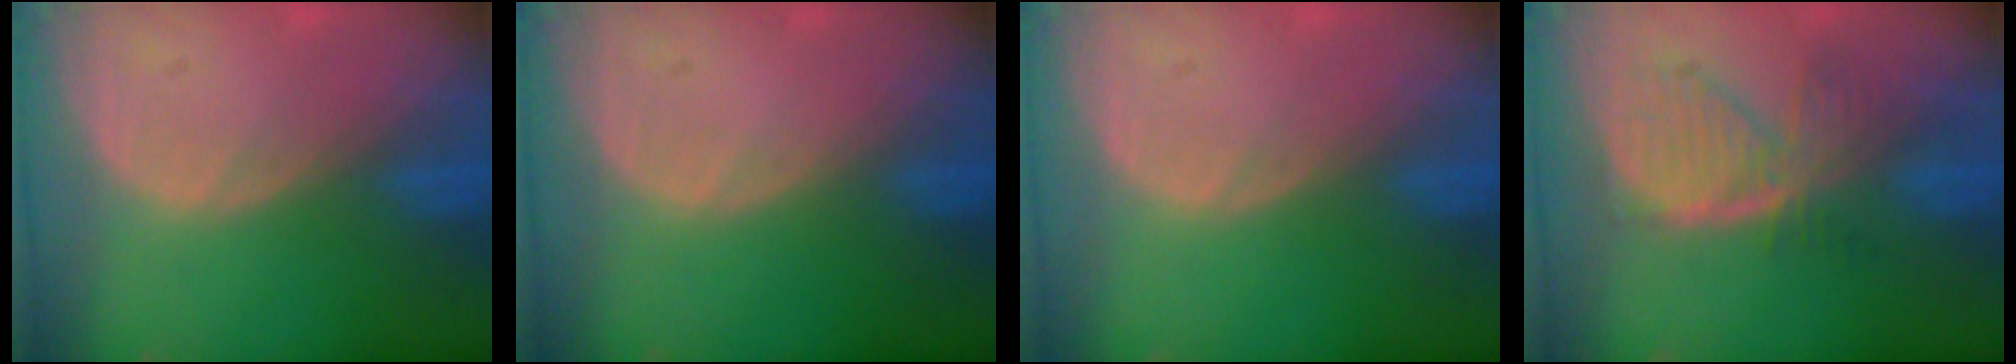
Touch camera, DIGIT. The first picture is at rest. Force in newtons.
{"total": 0.0}
{"total": 0.0}
{"total": 7.9, "press": 6.9, "slide": 3.9}